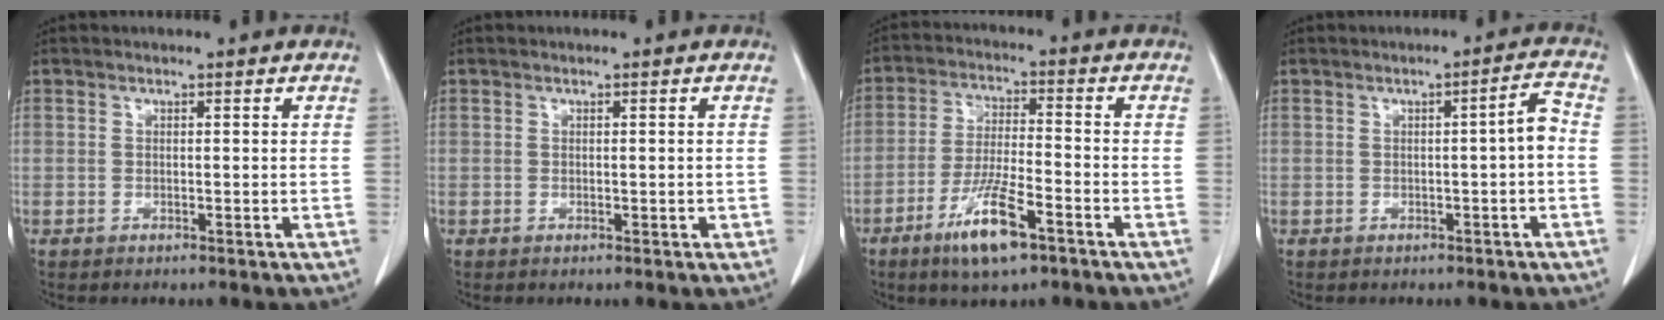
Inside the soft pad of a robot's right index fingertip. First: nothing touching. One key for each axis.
{"total": 0.8, "fx": -0.2, "fy": 0.4, "fz": 0.7, "tx": -0.012, "ty": 0.001, "tz": 0.001}
{"total": 9.7, "fx": -5.5, "fy": 1.6, "fz": 7.8, "tx": -0.152, "ty": -0.016, "tz": -0.096}
{"total": 3.0, "fx": -0.5, "fy": 0.1, "fz": 3.0, "tx": -0.040, "ty": 0.008, "tz": -0.007}